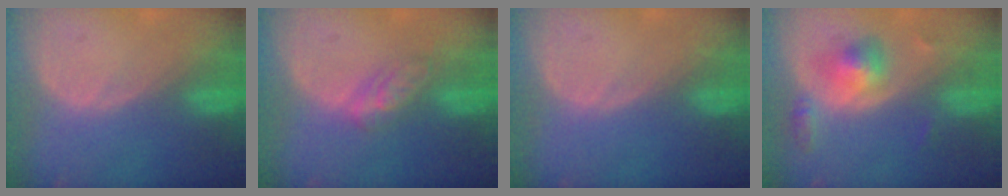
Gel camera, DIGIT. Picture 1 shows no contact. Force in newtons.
{"total": 4.7, "press": 4.4, "slide": 1.4}
{"total": 0.0}
{"total": 5.1, "press": 5.1, "slide": 0.9}